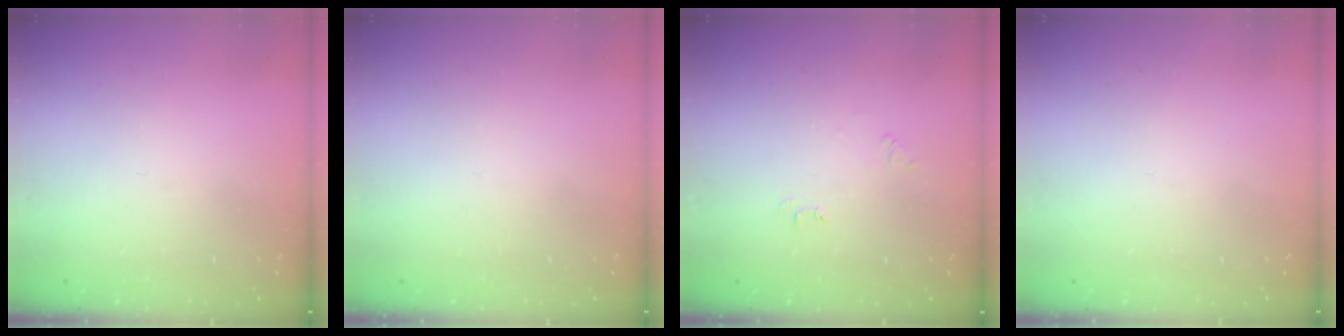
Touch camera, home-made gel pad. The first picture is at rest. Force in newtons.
{"total": 1.8, "press": 1.8, "slide": 0.1}
{"total": 3.9, "press": 3.8, "slide": 0.5}
{"total": 1.6, "press": 1.6, "slide": 0.1}